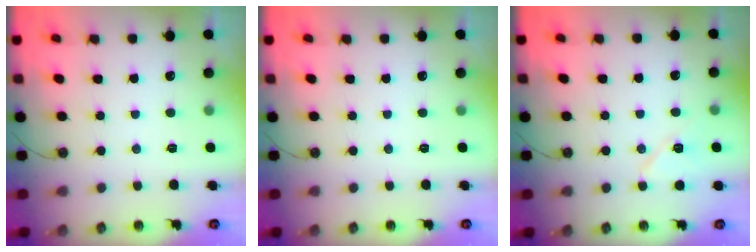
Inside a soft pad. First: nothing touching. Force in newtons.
{"total": 0.0}
{"total": 7.7, "press": 7.7, "slide": 0.5}